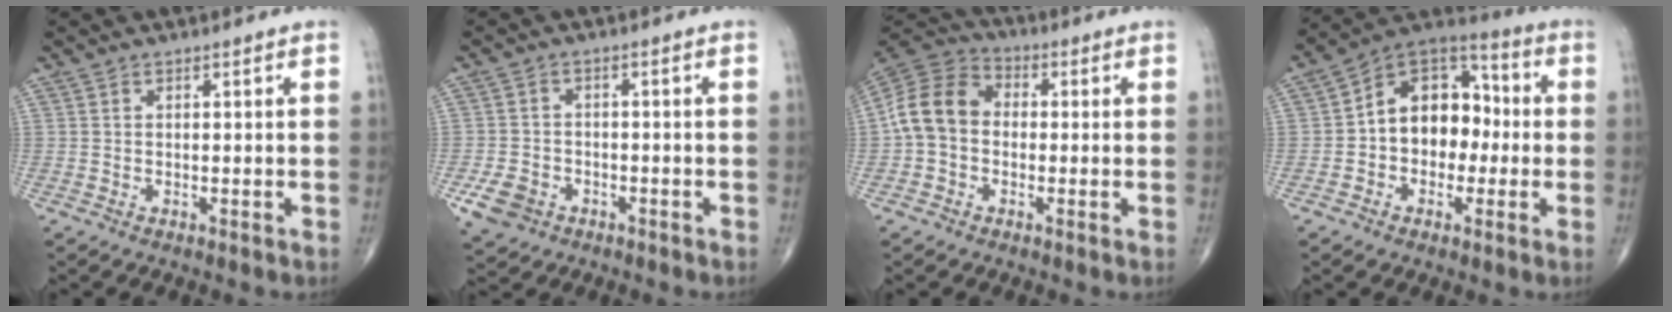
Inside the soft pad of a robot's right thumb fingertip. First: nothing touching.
{"total": 5.6, "force": [-2.7, 4.3, 2.3], "torque": [-0.042, 0.011, -0.043]}
{"total": 11.1, "force": [-0.8, 8.7, 6.8], "torque": [-0.120, 0.034, -0.029]}
{"total": 14.4, "force": [-0.5, 10.4, 9.9], "torque": [-0.109, 0.044, -0.022]}